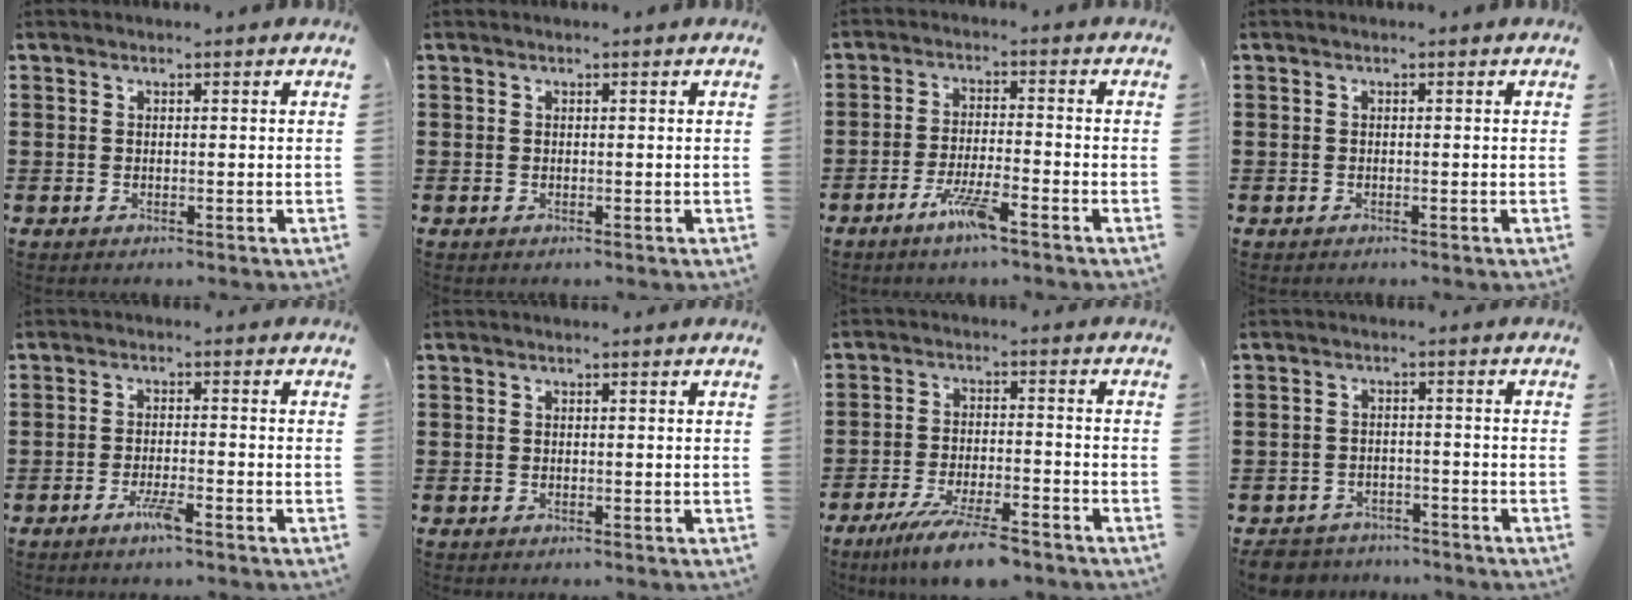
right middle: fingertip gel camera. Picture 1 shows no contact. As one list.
[{"total": 0.0}, {"total": 5.6, "force": [-3.7, 0.5, 4.2], "torque": [-0.086, -0.007, -0.068]}, {"total": 0.0}, {"total": 3.5, "force": [-2.2, 0.5, 2.7], "torque": [-0.058, -0.004, -0.043]}, {"total": 0.0}, {"total": 7.9, "force": [-6.3, 0.9, 4.6], "torque": [-0.092, -0.007, -0.118]}, {"total": 3.6, "force": [-3.5, 0.9, 0.1], "torque": [-0.015, 0.000, -0.077]}]